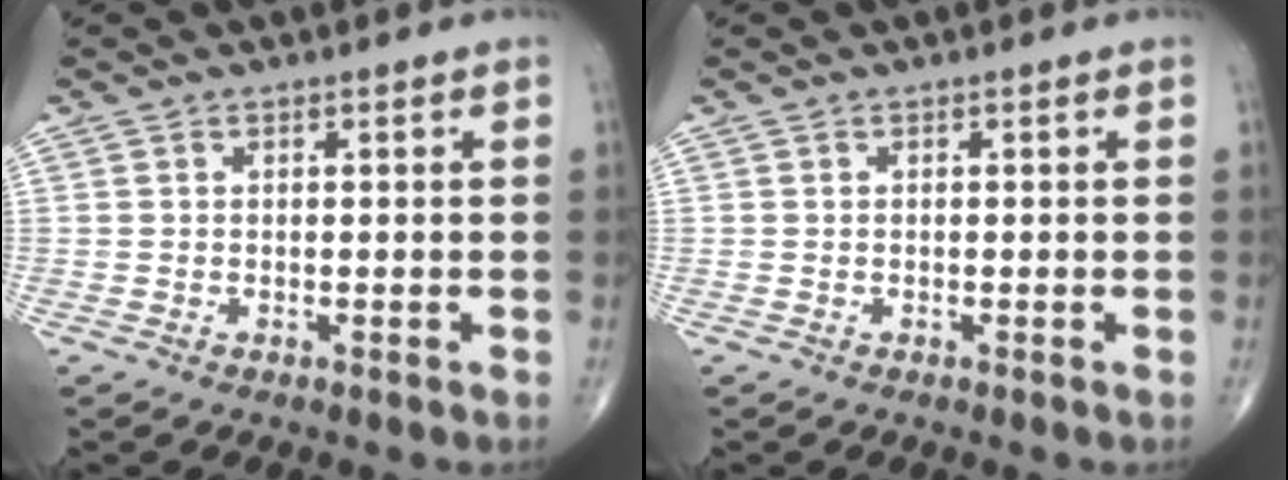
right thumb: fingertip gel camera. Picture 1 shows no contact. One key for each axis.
{"total": 0.0}